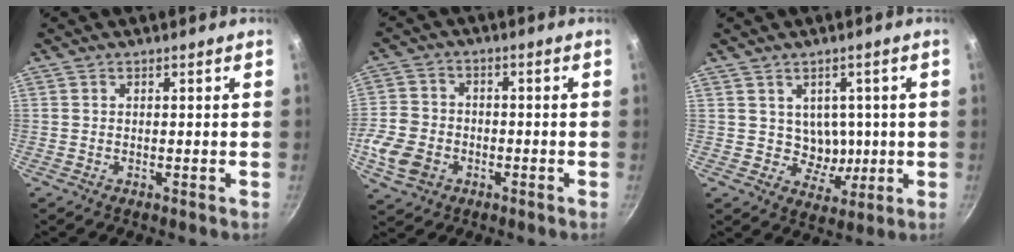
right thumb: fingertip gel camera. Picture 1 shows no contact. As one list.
[{"total": 10.5, "force": [-3.7, 8.2, 5.3], "torque": [-0.103, 0.026, -0.077]}, {"total": 7.7, "force": [1.1, 6.4, 4.3], "torque": [-0.026, -0.017, 0.023]}]